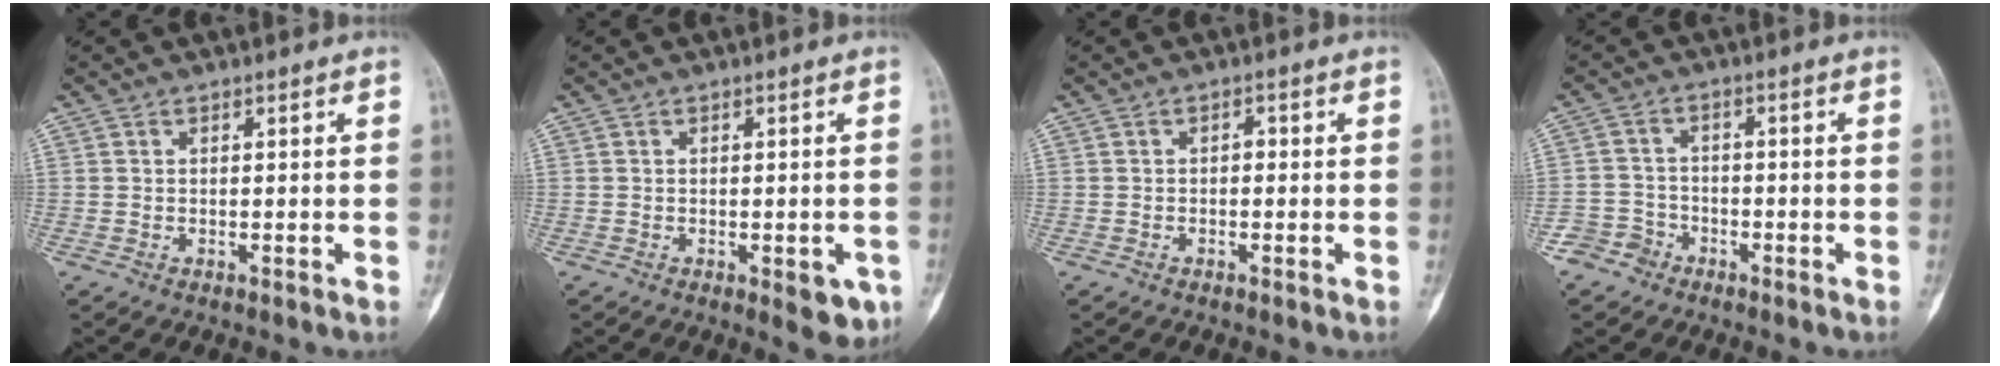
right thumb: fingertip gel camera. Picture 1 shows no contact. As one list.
[{"total": 4.9, "force": [-1.7, 2.1, 4.0], "torque": [-0.028, -0.003, -0.014]}, {"total": 1.1, "force": [-0.2, 0.7, 0.8], "torque": [-0.003, 0.005, -0.008]}, {"total": 4.2, "force": [-2.8, 3.1, -0.2], "torque": [0.026, 0.022, -0.059]}]